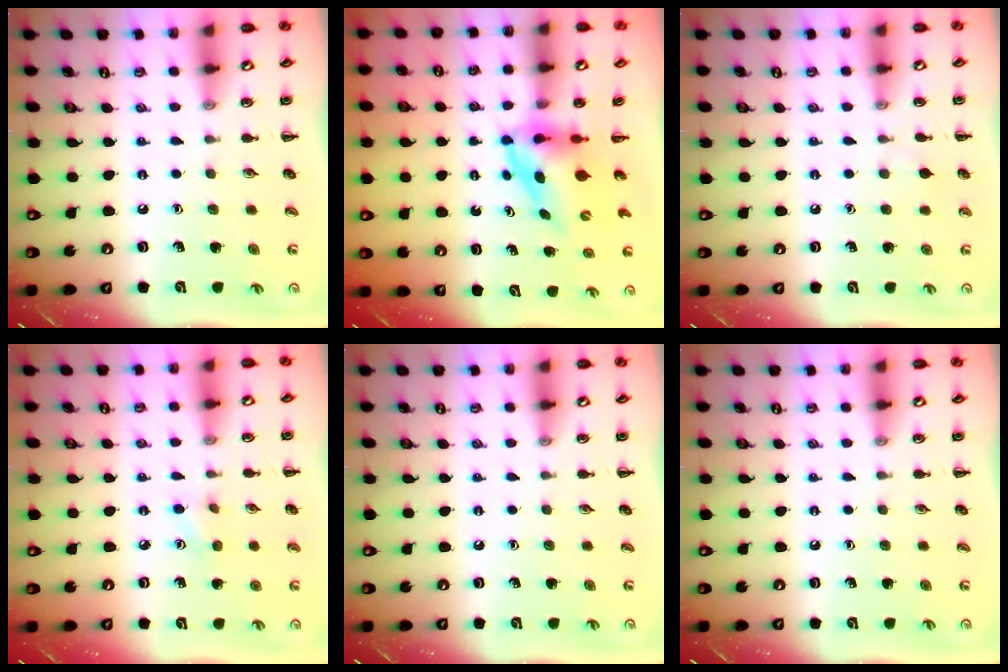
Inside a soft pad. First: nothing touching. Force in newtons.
{"total": 4.0, "press": 3.9, "slide": 0.8}
{"total": 4.0, "press": 3.7, "slide": 1.6}
{"total": 3.4, "press": 3.2, "slide": 1.0}
{"total": 0.0}
{"total": 0.0}